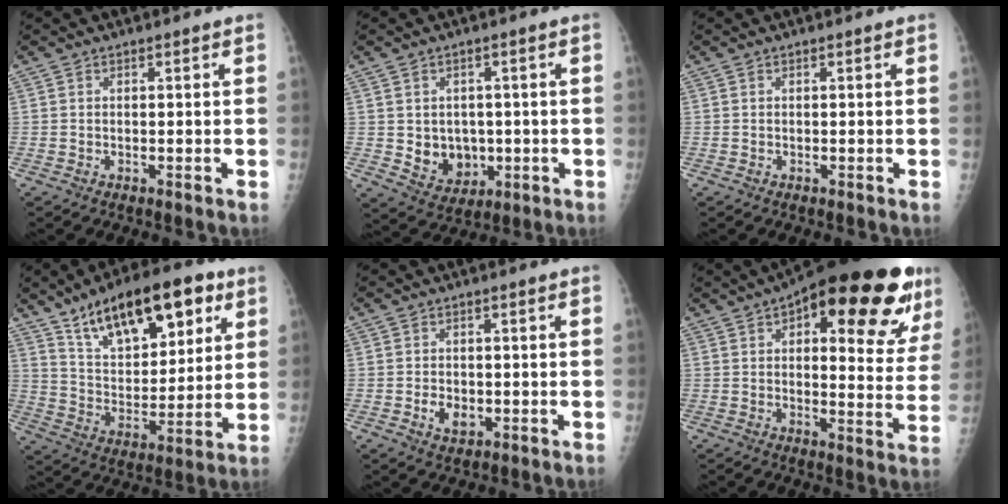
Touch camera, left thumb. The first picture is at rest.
{"total": 7.6, "force": [-0.7, 6.2, 4.2], "torque": [-0.030, -0.004, 0.008]}
{"total": 0.0}
{"total": 21.9, "force": [12.2, 10.0, 15.1], "torque": [-0.198, -0.033, 0.207]}
{"total": 3.8, "force": [-0.9, 2.7, 2.5], "torque": [-0.034, 0.001, -0.009]}
{"total": 26.2, "force": [13.2, 9.7, 20.4], "torque": [-0.240, -0.011, 0.176]}